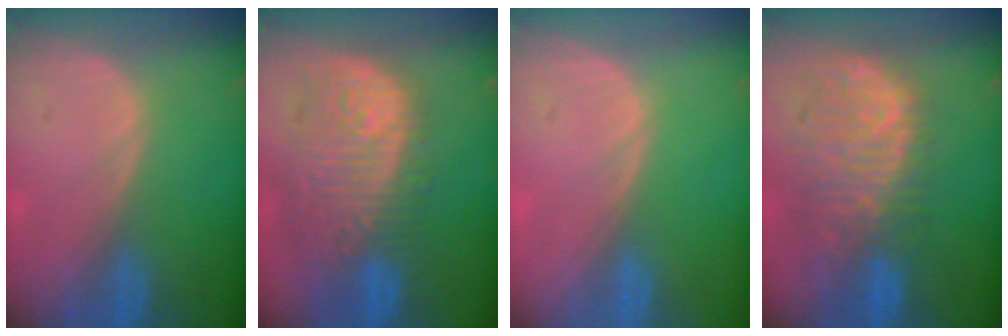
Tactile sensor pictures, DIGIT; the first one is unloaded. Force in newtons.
{"total": 12.1, "press": 10.8, "slide": 5.5}
{"total": 0.0}
{"total": 11.3, "press": 9.7, "slide": 5.7}